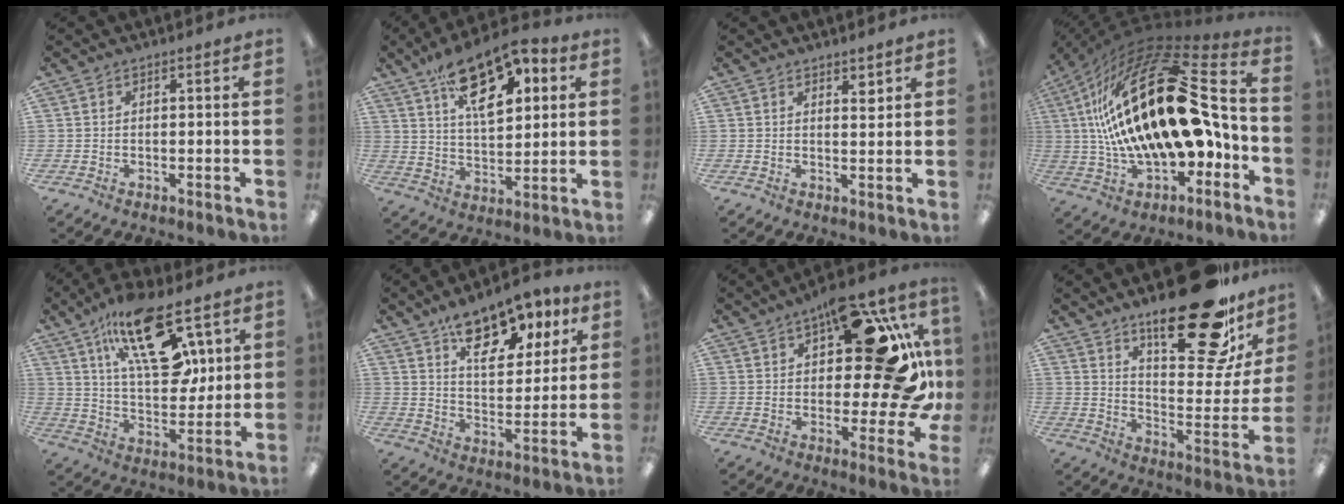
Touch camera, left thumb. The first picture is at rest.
{"total": 17.2, "force": [10.8, 8.1, 10.6], "torque": [-0.171, -0.045, 0.186]}
{"total": 2.5, "force": [2.0, 0.9, 1.1], "torque": [-0.009, -0.009, 0.033]}
{"total": 32.6, "force": [3.2, 15.8, 28.4], "torque": [-0.553, -0.023, 0.056]}
{"total": 21.8, "force": [11.4, 10.1, 15.6], "torque": [-0.248, -0.039, 0.190]}
{"total": 15.0, "force": [9.9, 7.3, 8.6], "torque": [-0.112, -0.046, 0.170]}
{"total": 22.1, "force": [6.9, 9.6, 18.6], "torque": [-0.249, -0.049, 0.110]}
{"total": 25.5, "force": [17.3, 9.2, 16.3], "torque": [-0.209, -0.119, 0.279]}